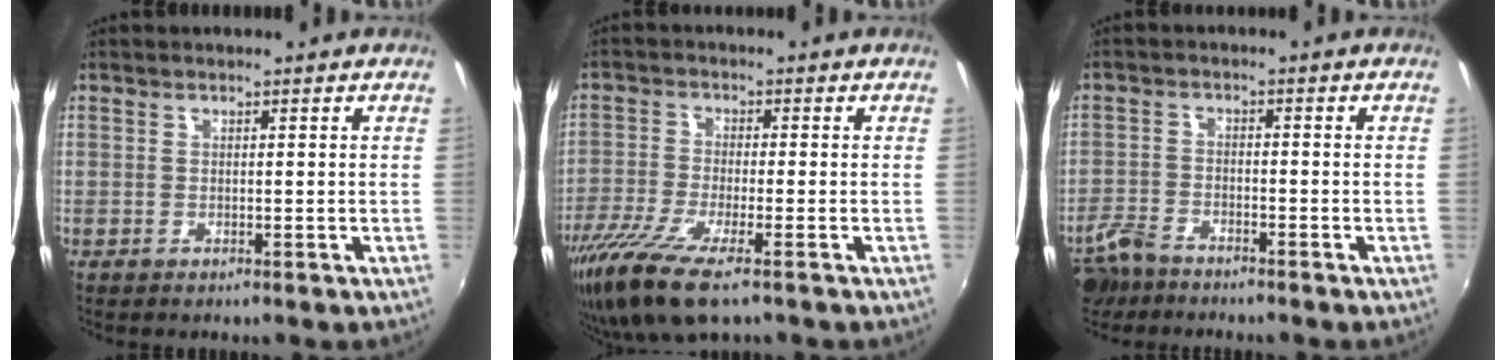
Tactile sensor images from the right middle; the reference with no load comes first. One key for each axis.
{"total": 11.3, "fx": -7.5, "fy": 2.3, "fz": 8.1, "tx": -0.186, "ty": -0.043, "tz": -0.144}
{"total": 5.8, "fx": -4.7, "fy": 2.5, "fz": 2.1, "tx": -0.063, "ty": -0.002, "tz": -0.091}